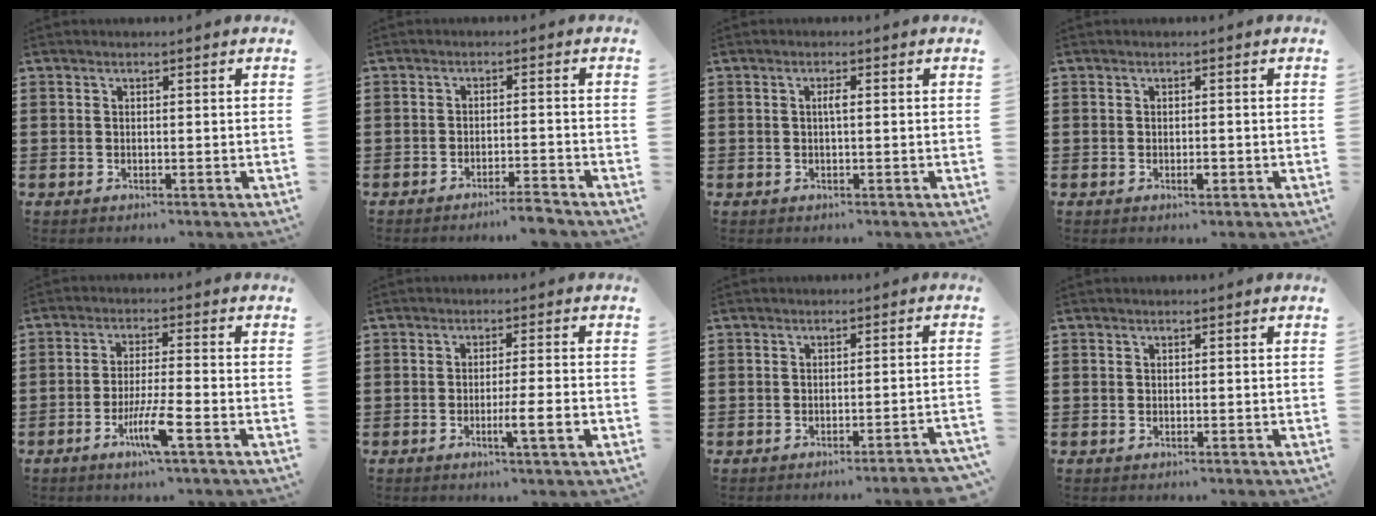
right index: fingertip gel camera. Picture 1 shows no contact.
{"total": 3.2, "force": [-3.0, -0.3, 0.9], "torque": [-0.018, -0.003, -0.062]}
{"total": 1.3, "force": [0.0, 0.1, 1.3], "torque": [-0.025, -0.001, -0.001]}
{"total": 1.5, "force": [-0.5, 0.5, 1.3], "torque": [-0.023, -0.002, -0.010]}
{"total": 6.5, "force": [-3.3, 0.3, 5.6], "torque": [-0.110, -0.013, -0.060]}
{"total": 5.0, "force": [-1.7, -0.1, 4.6], "torque": [-0.075, -0.011, -0.029]}
{"total": 1.8, "force": [-1.5, -0.4, 0.8], "torque": [-0.014, -0.001, -0.030]}
{"total": 0.0}